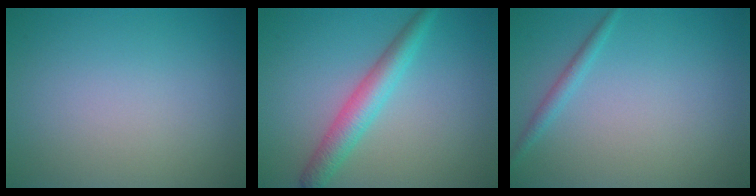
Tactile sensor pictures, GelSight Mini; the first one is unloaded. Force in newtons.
{"total": 3.7, "press": 3.7, "slide": 0.1}
{"total": 1.3, "press": 1.3, "slide": 0.0}